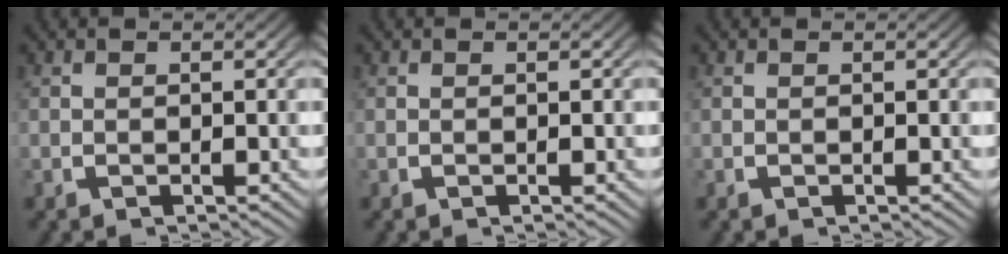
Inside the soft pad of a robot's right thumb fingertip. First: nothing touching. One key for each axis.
{"total": 0.0}
{"total": 0.0}